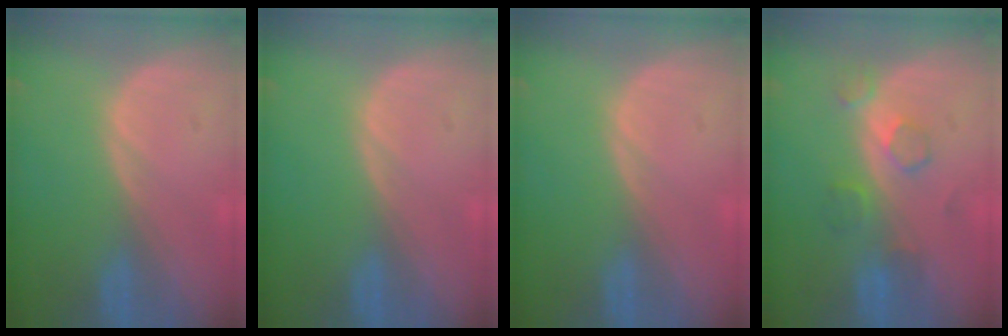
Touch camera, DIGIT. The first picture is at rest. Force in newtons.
{"total": 0.0}
{"total": 0.0}
{"total": 4.2, "press": 4.2, "slide": 0.5}